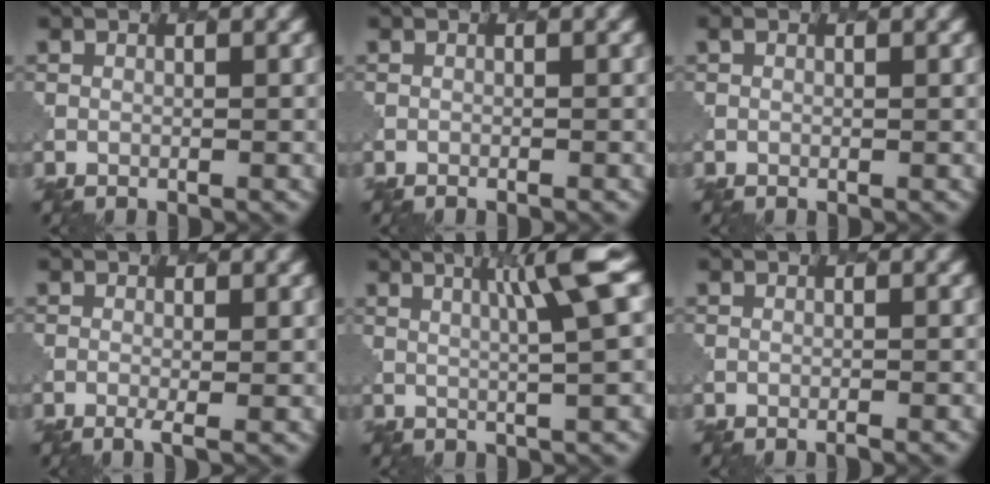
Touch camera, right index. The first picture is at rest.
{"total": 0.5, "force": [-0.4, 0.1, 0.2], "torque": [0.005, -0.001, -0.006]}
{"total": 0.0}
{"total": 1.5, "force": [-0.4, 0.3, 1.5], "torque": [-0.021, 0.000, -0.010]}
{"total": 5.7, "force": [1.9, 0.4, 5.3], "torque": [-0.071, 0.017, 0.037]}
{"total": 0.8, "force": [-0.6, 0.1, 0.5], "torque": [0.002, 0.000, -0.010]}